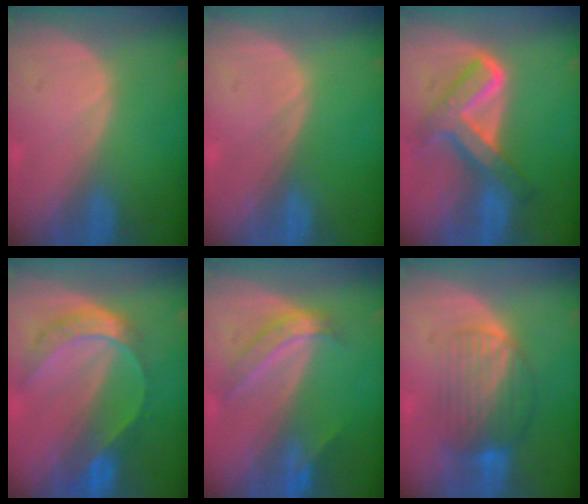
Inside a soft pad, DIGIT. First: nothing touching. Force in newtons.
{"total": 0.0}
{"total": 8.4, "press": 8.4, "slide": 0.7}
{"total": 7.8, "press": 6.5, "slide": 4.4}
{"total": 5.6, "press": 4.8, "slide": 2.9}
{"total": 7.6, "press": 7.0, "slide": 3.1}